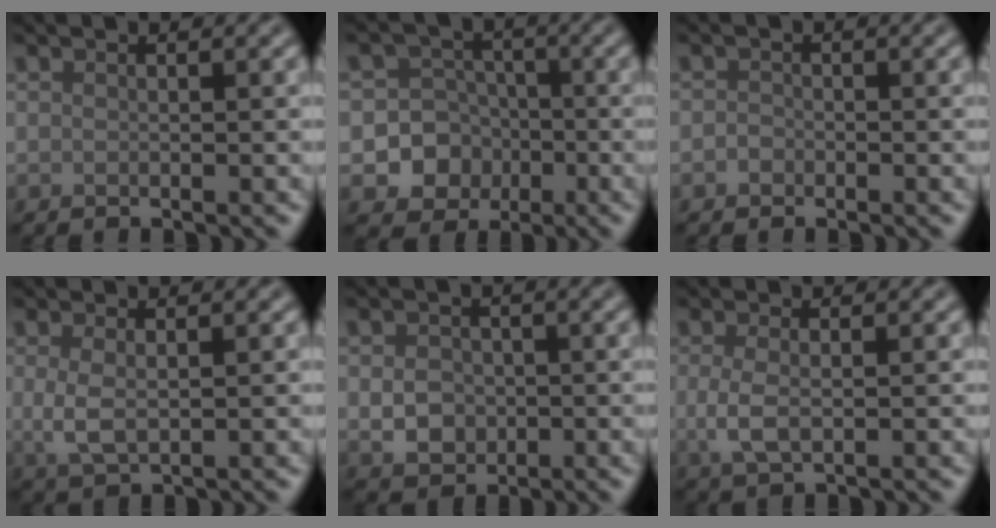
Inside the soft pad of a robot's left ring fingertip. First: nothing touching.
{"total": 7.0, "force": [-2.0, 6.6, 1.4], "torque": [-0.001, 0.003, -0.058]}
{"total": 0.9, "force": [-0.4, 0.7, 0.2], "torque": [0.000, -0.002, -0.010]}
{"total": 2.6, "force": [0.3, 1.2, 2.3], "torque": [-0.053, -0.004, 0.007]}
{"total": 3.0, "force": [-0.2, 2.5, 1.7], "torque": [-0.031, -0.003, -0.007]}
{"total": 2.6, "force": [0.0, 1.2, 2.3], "torque": [-0.056, -0.005, -0.001]}